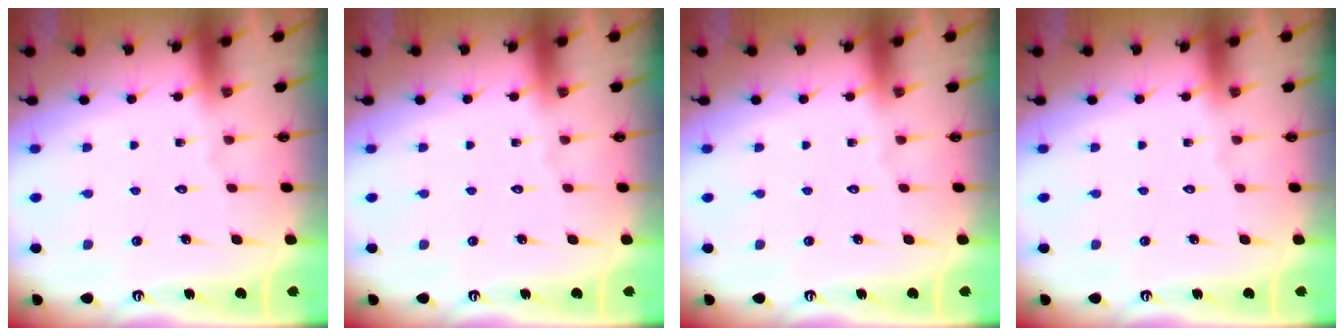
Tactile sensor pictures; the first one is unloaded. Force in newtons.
{"total": 0.0}
{"total": 0.0}
{"total": 0.0}